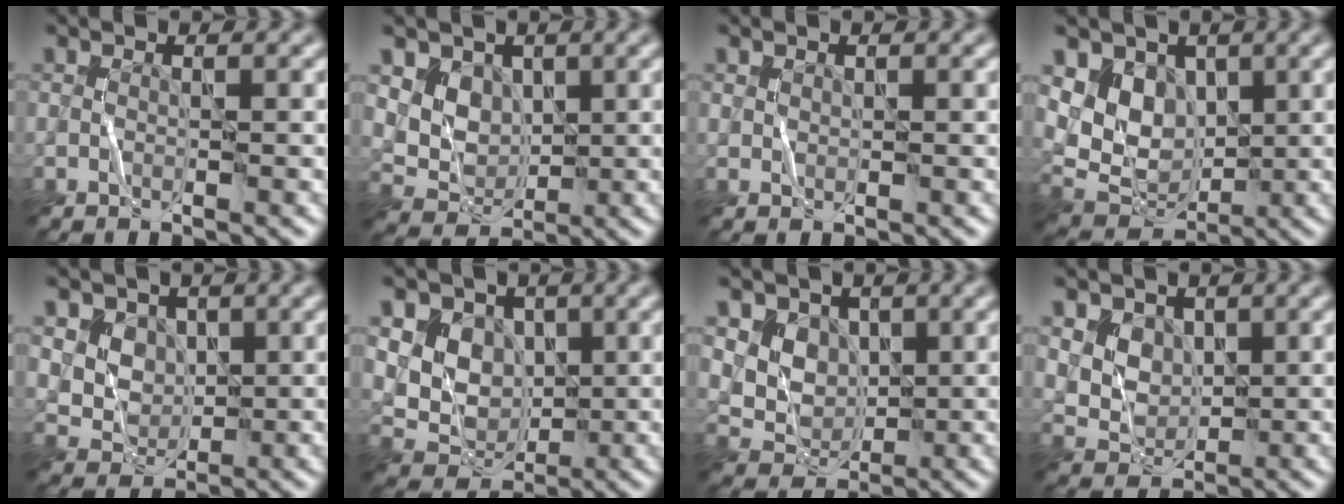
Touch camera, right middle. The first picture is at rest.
{"total": 3.6, "force": [2.0, 2.9, 0.8], "torque": [-0.036, -0.002, 0.050]}
{"total": 0.5, "force": [0.4, 0.1, -0.3], "torque": [0.005, -0.002, 0.007]}
{"total": 4.3, "force": [1.9, 3.5, 1.6], "torque": [-0.039, -0.008, 0.041]}
{"total": 3.6, "force": [2.1, 2.8, 0.8], "torque": [-0.036, 0.007, 0.043]}
{"total": 7.6, "force": [3.0, 6.3, 3.0], "torque": [-0.063, 0.028, 0.050]}
{"total": 4.5, "force": [2.3, 3.6, 1.2], "torque": [-0.040, 0.006, 0.048]}
{"total": 2.4, "force": [1.5, 1.9, 0.2], "torque": [-0.016, -0.003, 0.032]}